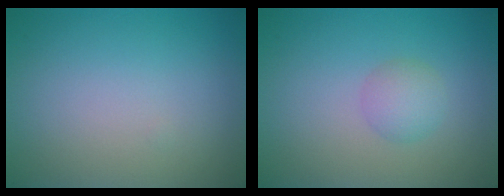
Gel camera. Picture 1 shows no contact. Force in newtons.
{"total": 1.9, "press": 1.9, "slide": 0.0}